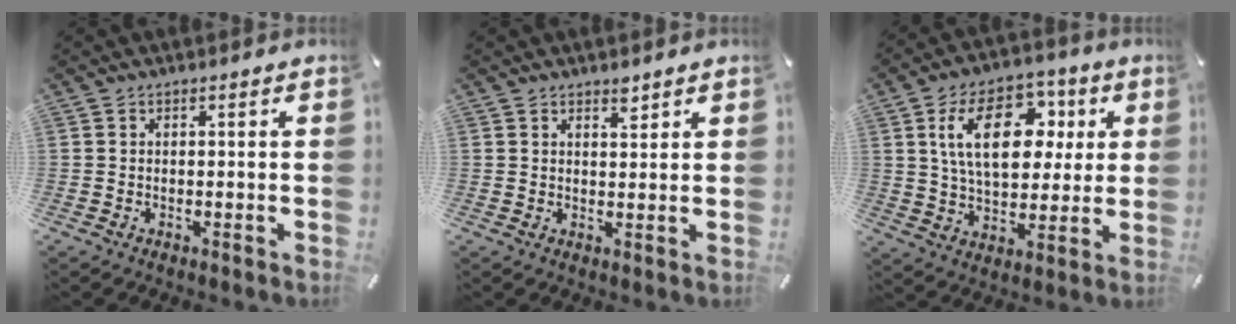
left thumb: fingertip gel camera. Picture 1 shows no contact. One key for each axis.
{"total": 2.3, "fx": 1.8, "fy": 1.1, "fz": 0.9, "tx": 0.005, "ty": -0.016, "tz": 0.029}
{"total": 18.2, "fx": 5.4, "fy": 11.3, "fz": 13.2, "tx": -0.224, "ty": 0.008, "tz": 0.088}